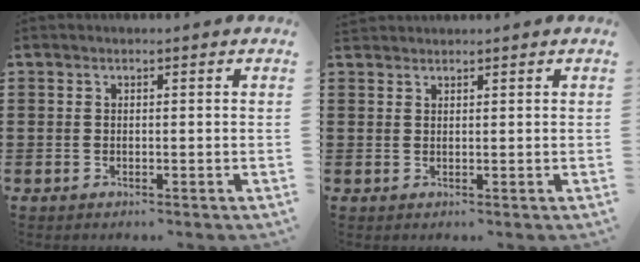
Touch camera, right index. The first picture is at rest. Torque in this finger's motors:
{"motor_torque": [-0.75, 1.38, -0.02, 0.01]}